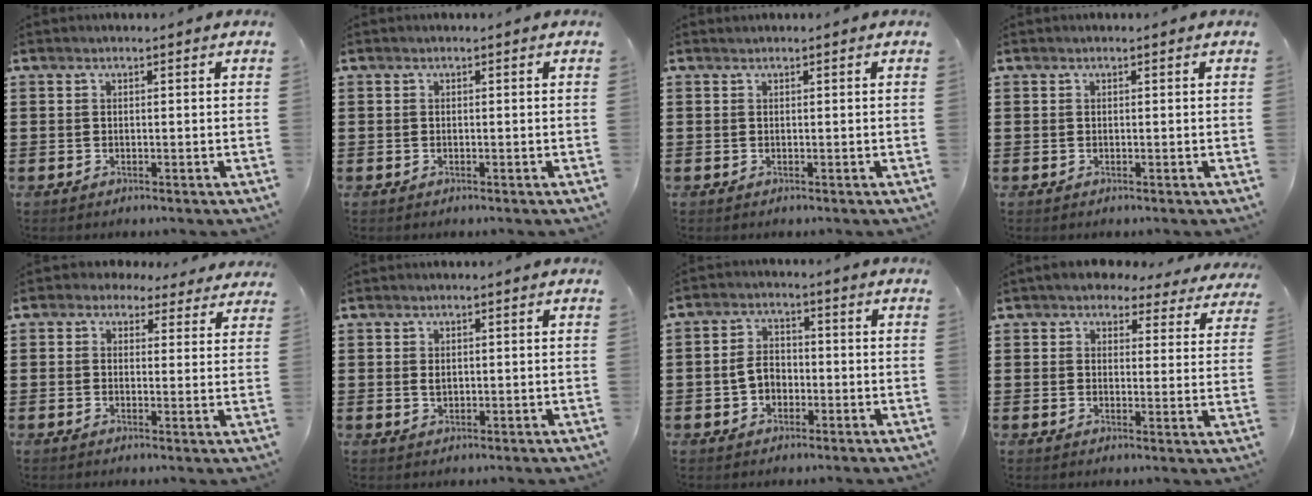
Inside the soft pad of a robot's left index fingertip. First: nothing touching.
{"total": 0.0}
{"total": 0.0}
{"total": 0.0}
{"total": 2.9, "force": [2.4, 1.4, 0.8], "torque": [-0.026, 0.000, 0.044]}
{"total": 1.1, "force": [0.3, 0.6, 0.8], "torque": [-0.019, 0.005, 0.005]}
{"total": 4.1, "force": [-1.0, 2.9, 2.7], "torque": [-0.062, 0.005, -0.023]}
{"total": 4.5, "force": [4.2, 1.2, 1.1], "torque": [-0.041, -0.015, 0.074]}